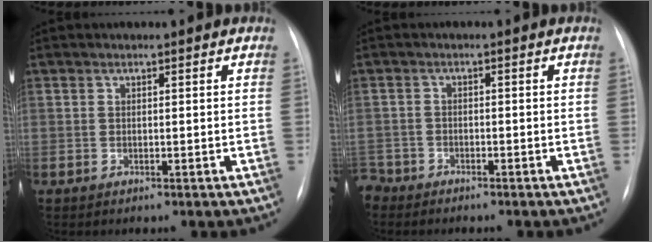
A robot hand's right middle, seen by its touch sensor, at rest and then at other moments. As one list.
[{"total": 3.3, "force": [-2.9, 1.5, -0.4], "torque": [0.009, 0.000, -0.060]}]